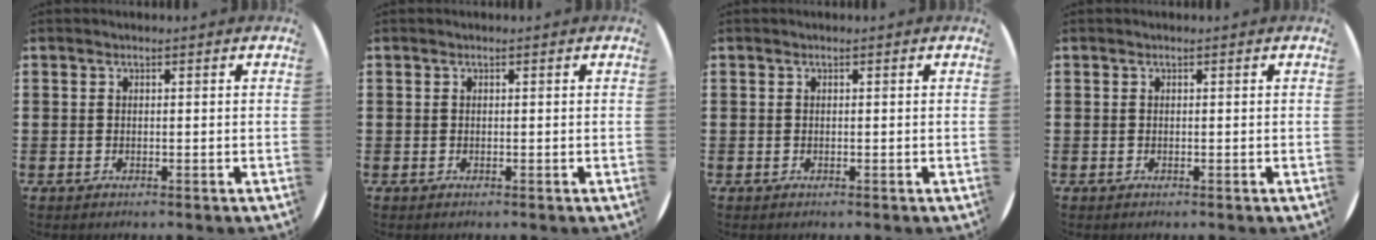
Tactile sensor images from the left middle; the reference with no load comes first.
{"total": 0.0}
{"total": 0.0}
{"total": 0.0}